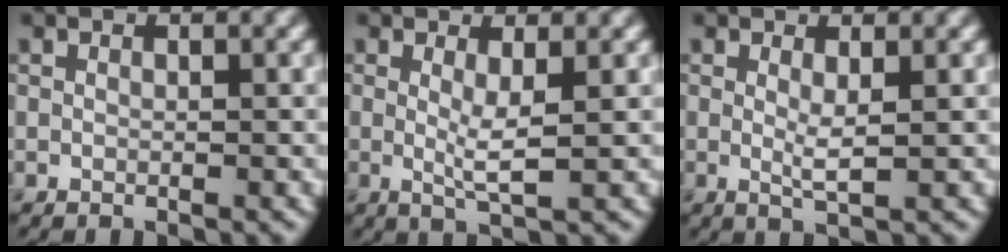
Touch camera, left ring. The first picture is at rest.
{"total": 2.2, "force": [0.2, 0.2, 2.2], "torque": [-0.046, -0.013, 0.007]}
{"total": 1.4, "force": [0.2, 0.1, 1.4], "torque": [-0.032, -0.009, 0.006]}